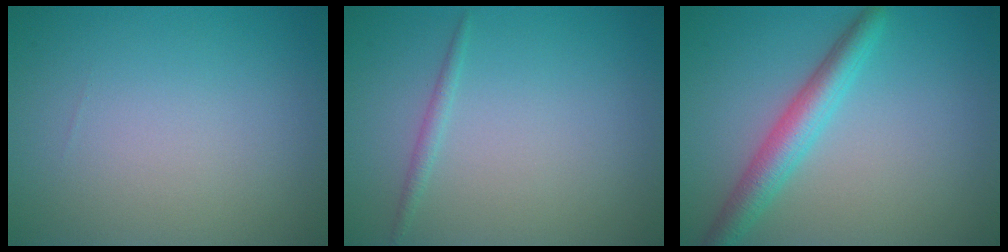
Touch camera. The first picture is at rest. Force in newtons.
{"total": 0.9, "press": 0.9, "slide": 0.0}
{"total": 3.8, "press": 3.8, "slide": 0.1}